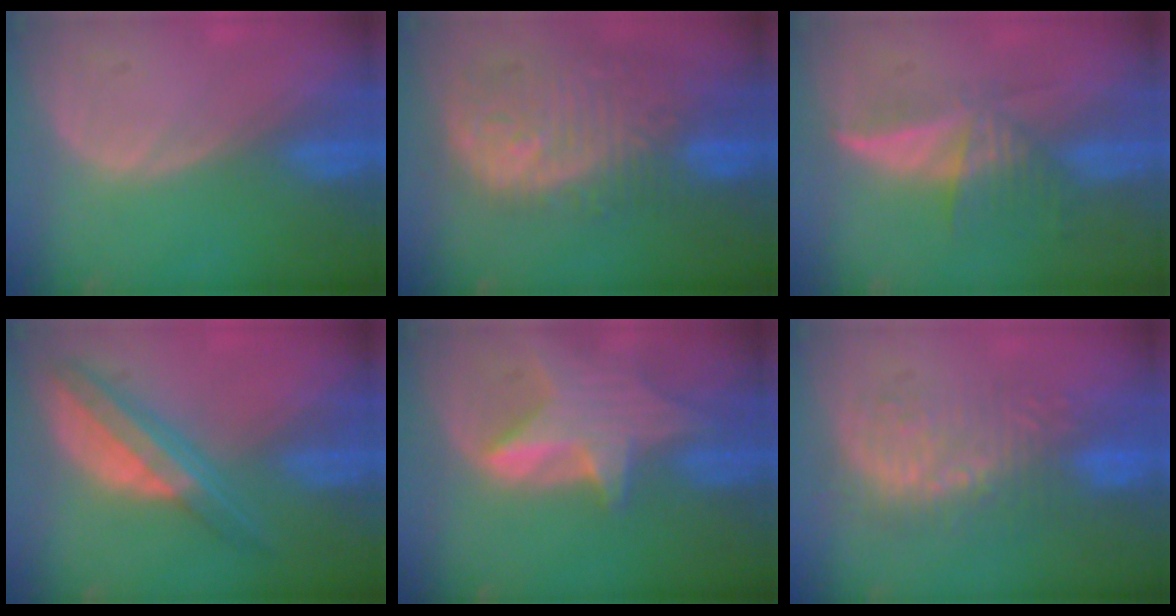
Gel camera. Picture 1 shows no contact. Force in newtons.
{"total": 12.1, "press": 10.9, "slide": 5.4}
{"total": 6.1, "press": 5.5, "slide": 2.5}
{"total": 7.5, "press": 6.3, "slide": 4.0}
{"total": 7.1, "press": 6.8, "slide": 1.9}
{"total": 8.8, "press": 8.6, "slide": 1.9}